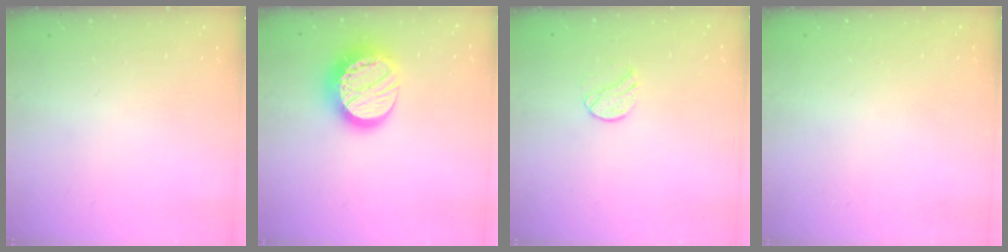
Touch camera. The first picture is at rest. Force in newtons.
{"total": 17.5, "press": 17.5, "slide": 1.2}
{"total": 8.8, "press": 8.8, "slide": 0.5}
{"total": 0.6, "press": 0.5, "slide": 0.1}